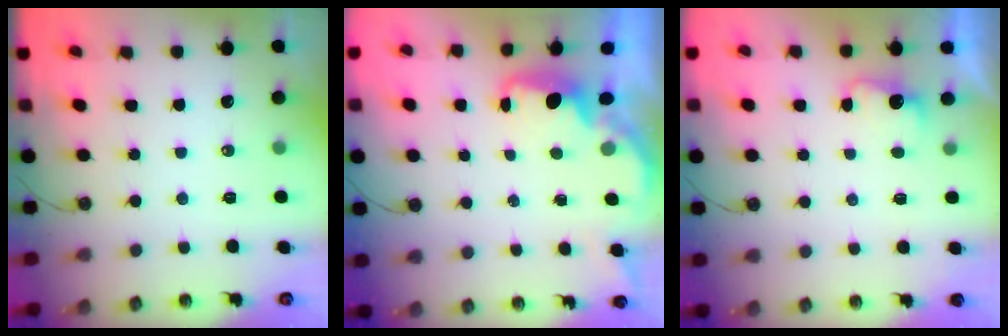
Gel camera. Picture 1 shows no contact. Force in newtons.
{"total": 1.6, "press": 1.4, "slide": 0.7}
{"total": 3.0, "press": 2.8, "slide": 1.0}